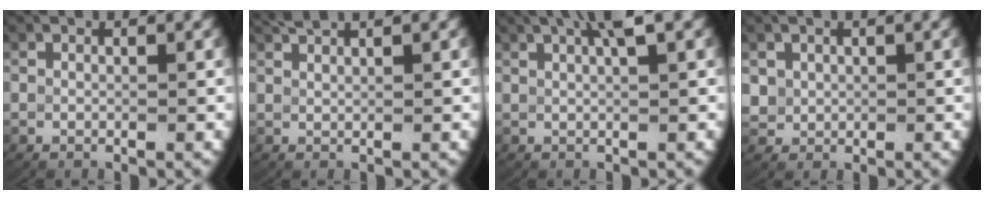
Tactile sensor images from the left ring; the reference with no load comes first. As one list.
[{"total": 1.4, "force": [1.3, 0.0, 0.5], "torque": [-0.014, 0.004, 0.026]}, {"total": 4.0, "force": [2.6, 0.8, 2.9], "torque": [-0.050, 0.015, 0.040]}, {"total": 1.9, "force": [0.0, 1.8, 0.6], "torque": [-0.033, -0.009, 0.012]}]